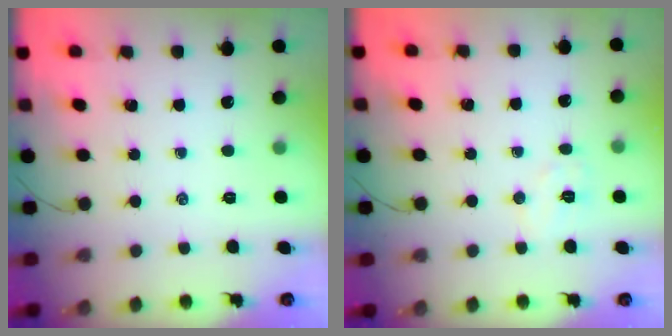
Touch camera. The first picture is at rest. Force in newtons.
{"total": 5.6, "press": 5.5, "slide": 1.0}